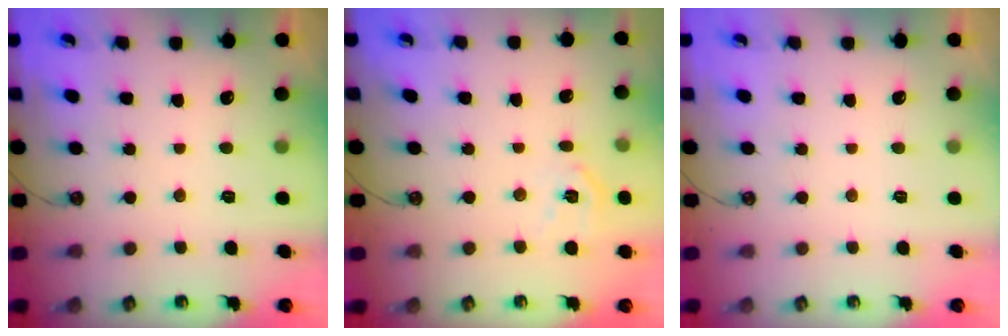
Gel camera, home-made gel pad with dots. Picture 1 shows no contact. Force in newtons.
{"total": 8.3, "press": 8.3, "slide": 1.1}
{"total": 0.0}